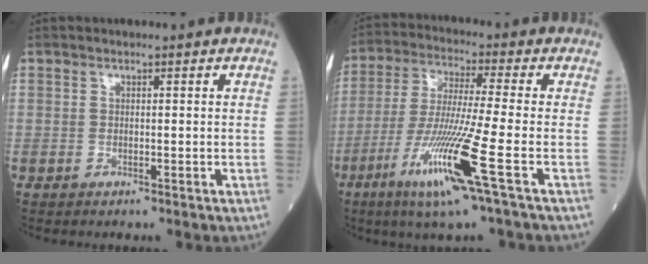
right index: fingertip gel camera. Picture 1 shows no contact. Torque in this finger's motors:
{"motor_torque": [0.60, -0.34, 0.34, 0.21]}